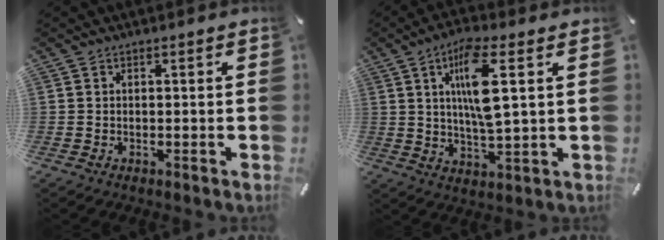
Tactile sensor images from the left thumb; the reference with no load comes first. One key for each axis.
{"total": 12.1, "fx": 3.6, "fy": 2.9, "fz": 11.1, "tx": -0.212, "ty": -0.007, "tz": 0.054}